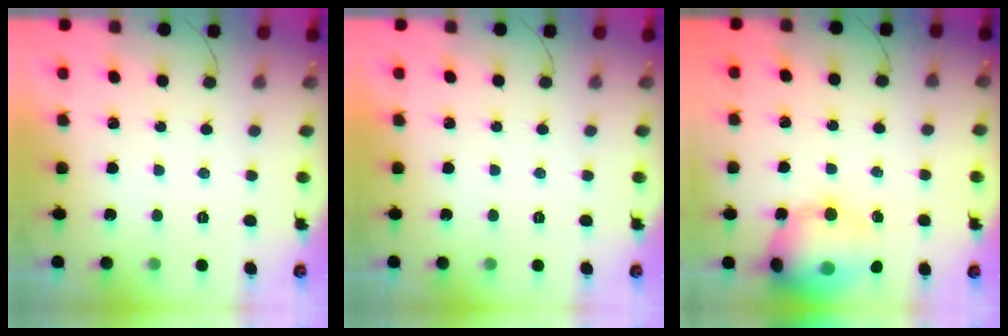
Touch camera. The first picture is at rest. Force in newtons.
{"total": 0.0}
{"total": 16.2, "press": 15.9, "slide": 3.1}